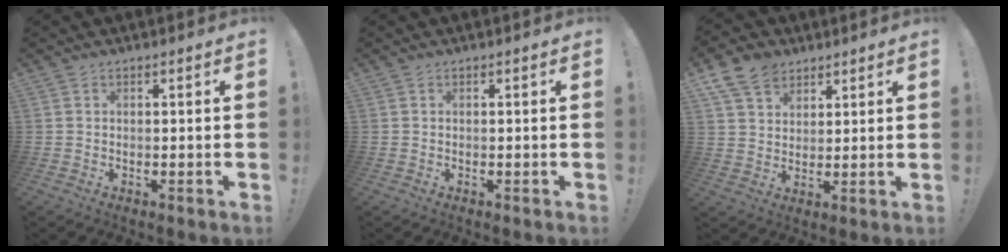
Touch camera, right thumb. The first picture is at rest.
{"total": 0.0}
{"total": 9.9, "force": [6.1, 6.8, 3.8], "torque": [-0.070, -0.028, 0.121]}